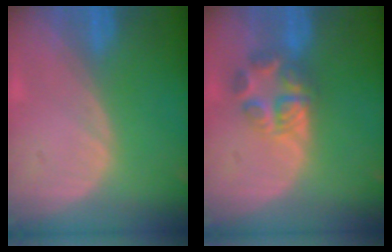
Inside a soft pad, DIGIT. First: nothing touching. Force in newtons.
{"total": 5.6, "press": 5.5, "slide": 1.0}